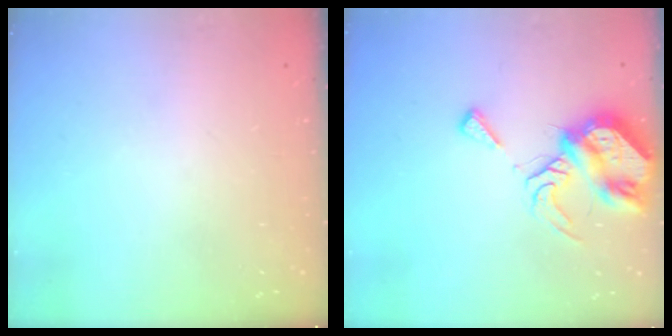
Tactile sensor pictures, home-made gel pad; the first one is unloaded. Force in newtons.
{"total": 10.4, "press": 10.3, "slide": 1.3}